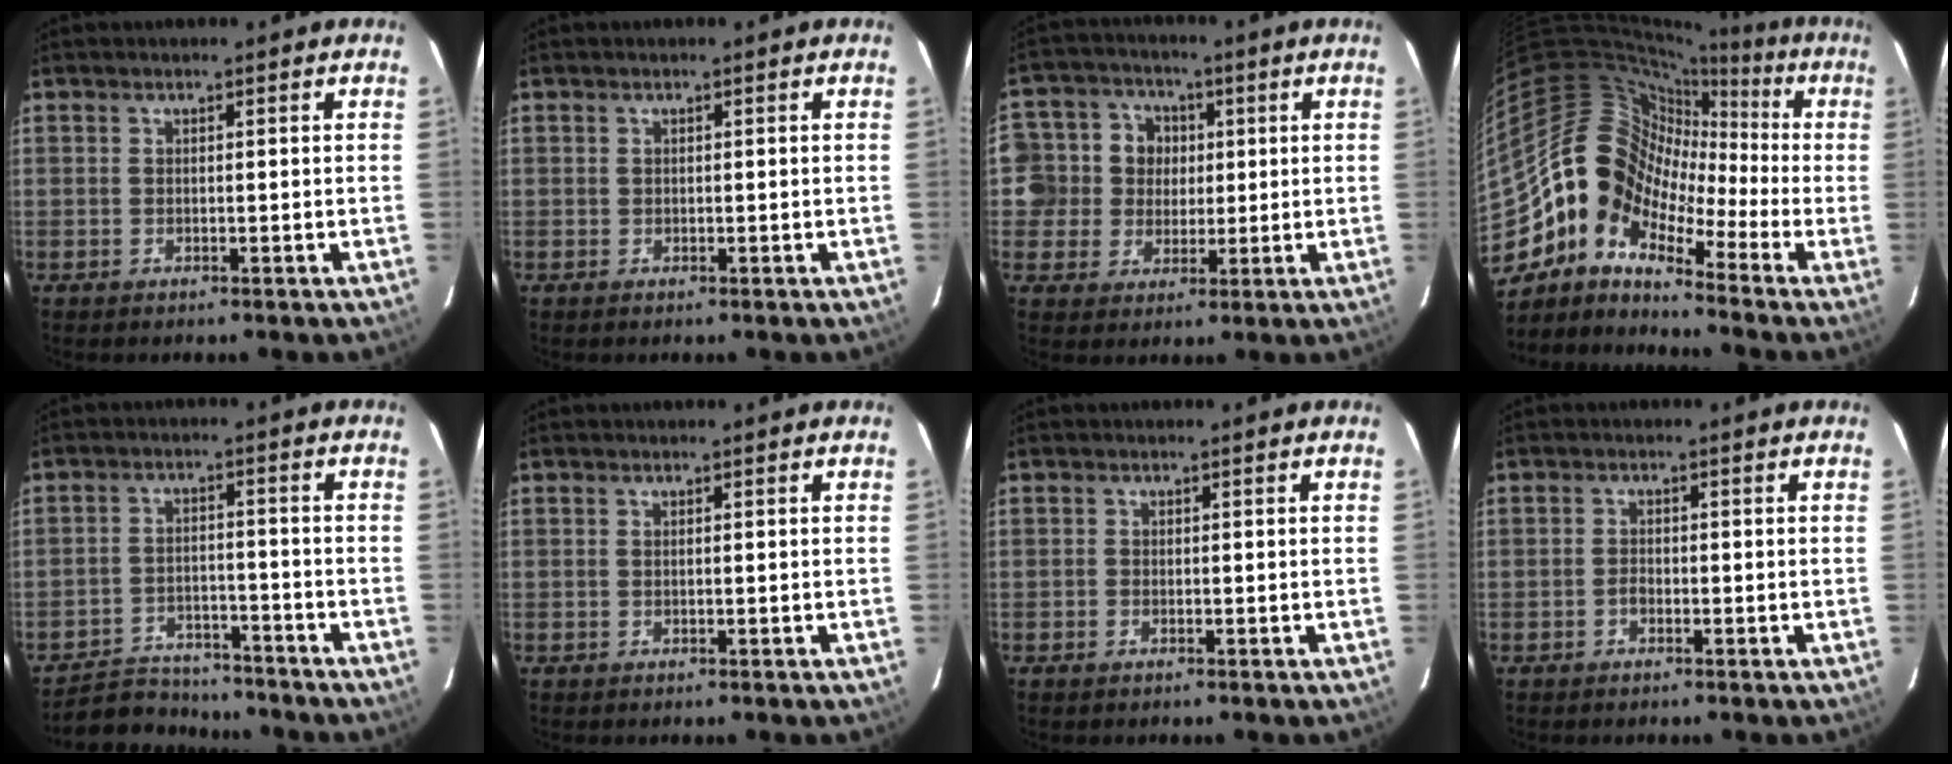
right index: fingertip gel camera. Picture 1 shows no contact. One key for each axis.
{"total": 0.0}
{"total": 9.5, "fx": 0.8, "fy": 9.2, "fz": 2.4, "tx": -0.067, "ty": 0.024, "tz": 0.008}
{"total": 12.2, "fx": -6.1, "fy": 9.2, "fz": 5.2, "tx": -0.096, "ty": 0.027, "tz": -0.150}
{"total": 12.2, "fx": -11.2, "fy": 3.8, "fz": 3.0, "tx": -0.085, "ty": 0.010, "tz": -0.165}
{"total": 0.0}
{"total": 0.7, "fx": -0.5, "fy": 0.3, "fz": 0.2, "tx": -0.007, "ty": 0.000, "tz": -0.011}
{"total": 1.1, "fx": -0.7, "fy": 0.6, "fz": 0.5, "tx": -0.009, "ty": 0.003, "tz": -0.014}